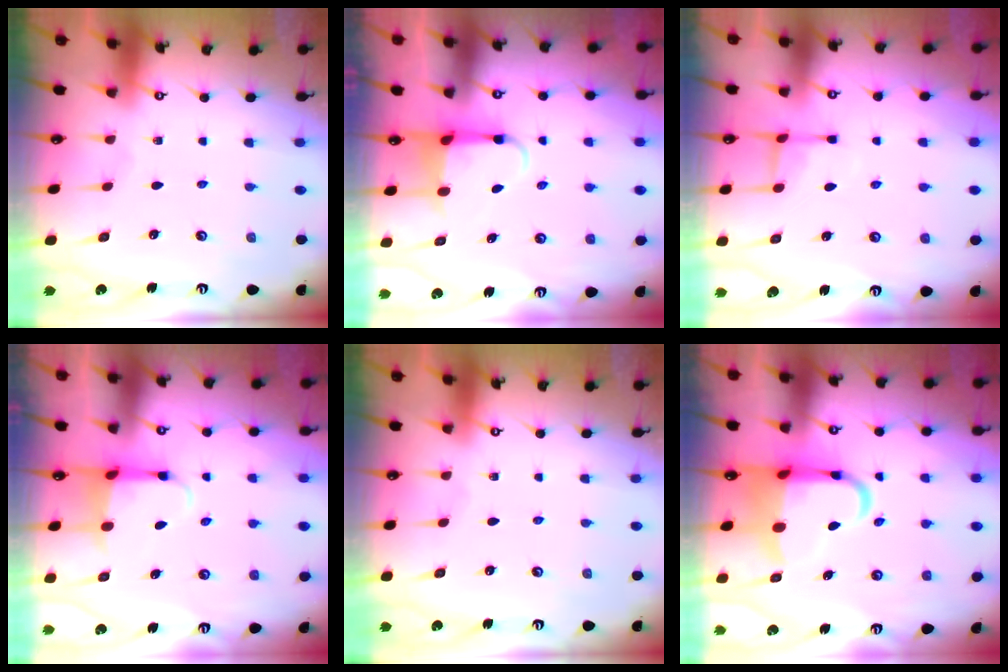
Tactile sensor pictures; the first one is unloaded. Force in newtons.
{"total": 3.9, "press": 3.8, "slide": 0.7}
{"total": 5.4, "press": 5.4, "slide": 0.6}
{"total": 3.8, "press": 3.7, "slide": 1.1}
{"total": 0.0}
{"total": 9.5, "press": 9.3, "slide": 1.7}